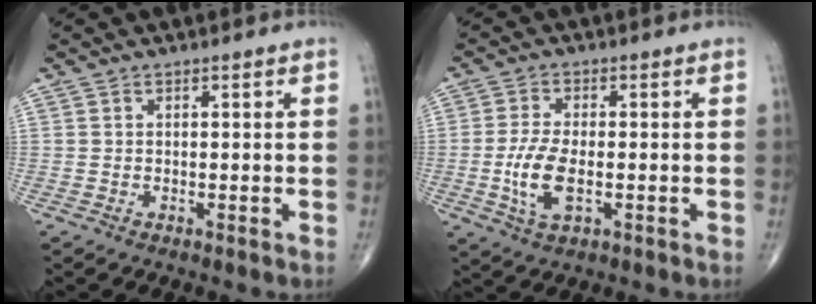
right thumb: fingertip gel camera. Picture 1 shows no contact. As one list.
[{"total": 7.4, "force": [-1.4, 3.4, 6.5], "torque": [-0.140, -0.001, -0.025]}]